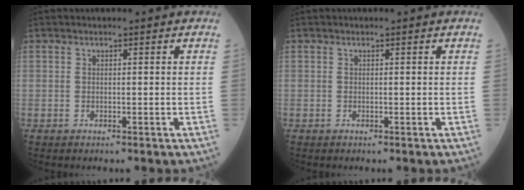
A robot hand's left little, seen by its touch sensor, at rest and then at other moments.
{"total": 0.0}